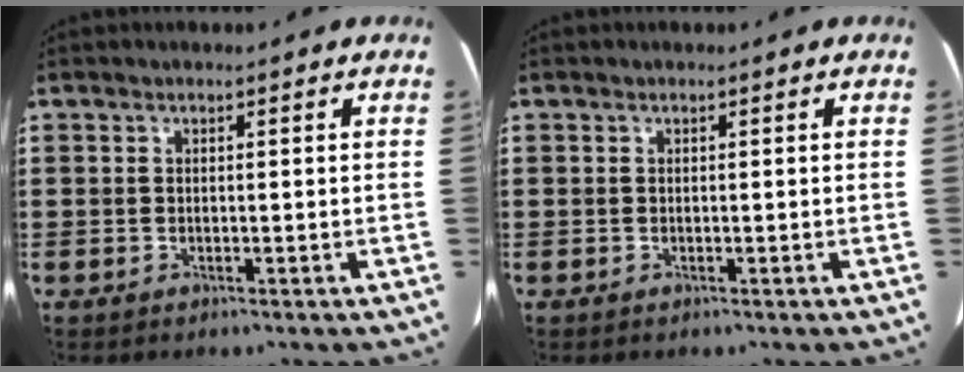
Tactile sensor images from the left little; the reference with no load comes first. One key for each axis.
{"total": 0.0}